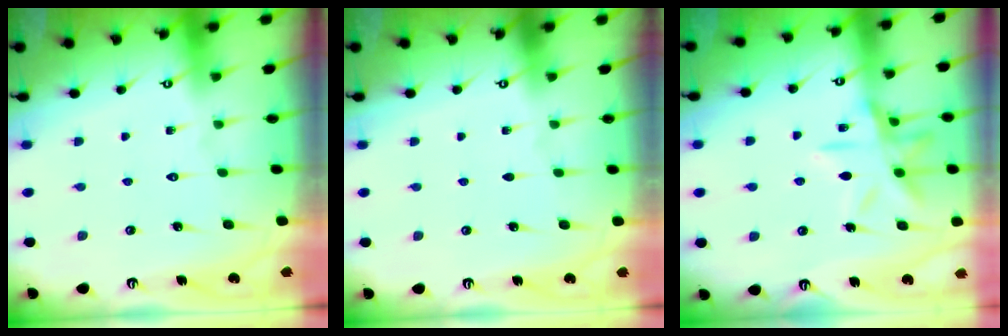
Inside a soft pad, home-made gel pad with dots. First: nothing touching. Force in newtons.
{"total": 0.0}
{"total": 13.1, "press": 13.1, "slide": 0.9}